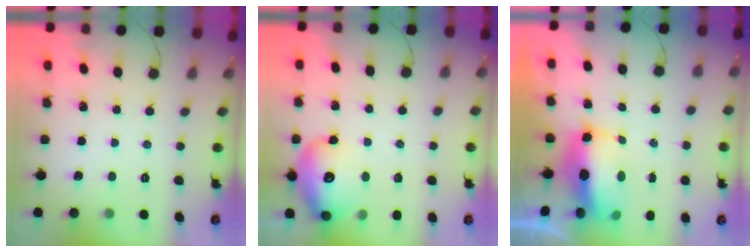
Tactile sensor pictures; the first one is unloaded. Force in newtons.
{"total": 14.8, "press": 14.6, "slide": 2.1}
{"total": 10.5, "press": 10.2, "slide": 2.3}